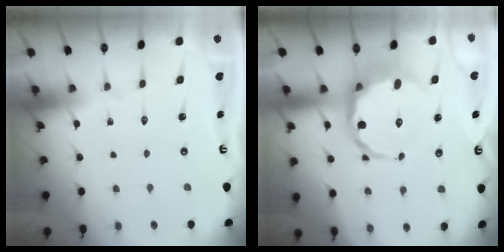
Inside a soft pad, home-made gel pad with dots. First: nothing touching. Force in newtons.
{"total": 9.7, "press": 9.3, "slide": 2.8}